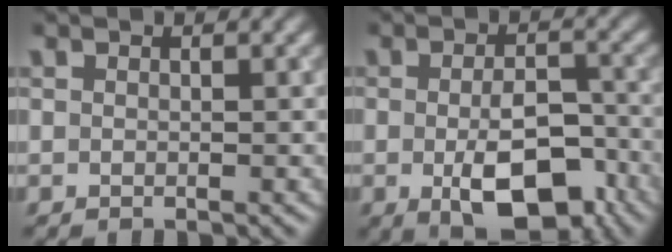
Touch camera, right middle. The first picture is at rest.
{"total": 8.0, "force": [-2.9, 4.0, 6.4], "torque": [-0.103, -0.012, -0.039]}